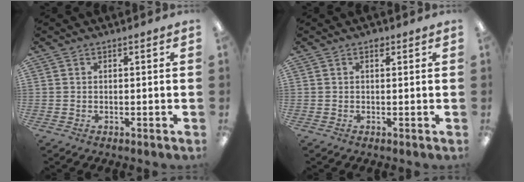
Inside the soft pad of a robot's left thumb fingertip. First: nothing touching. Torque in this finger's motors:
{"motor_torque": [0.15, 0.04, 0.30, -0.25, 0.02]}